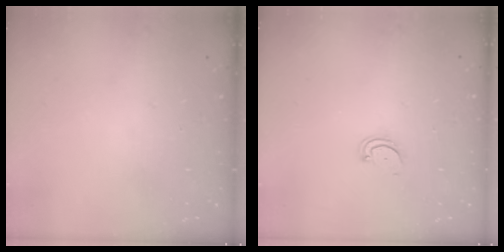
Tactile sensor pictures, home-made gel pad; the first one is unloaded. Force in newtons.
{"total": 2.7, "press": 2.7, "slide": 0.3}